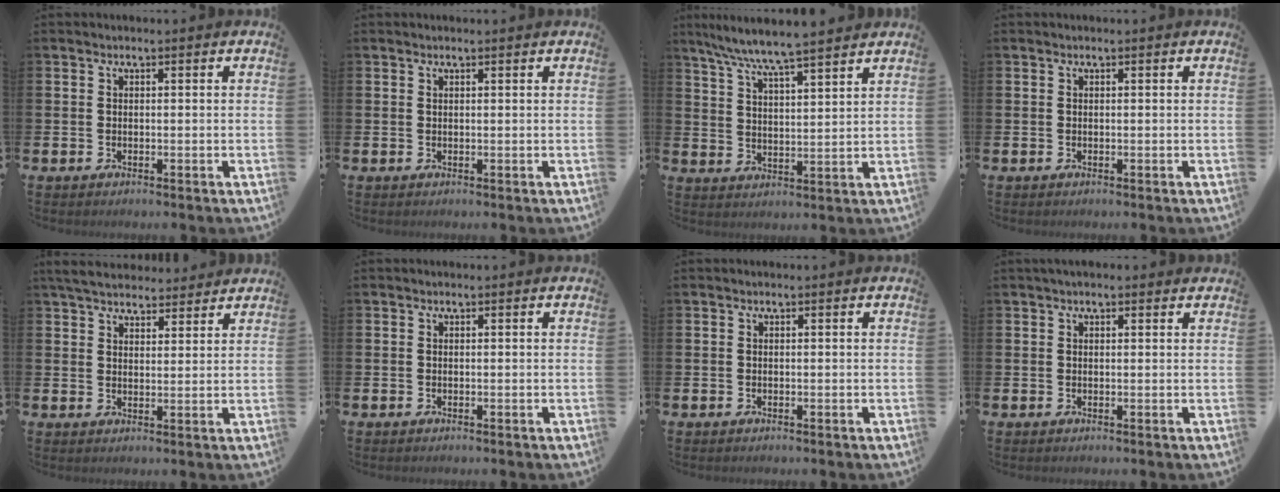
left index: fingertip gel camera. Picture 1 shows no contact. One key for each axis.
{"total": 0.5, "fx": 0.5, "fy": 0.0, "fz": 0.2, "tx": -0.001, "ty": 0.000, "tz": 0.009}
{"total": 7.1, "fx": 6.7, "fy": -0.2, "fz": 2.2, "tx": -0.071, "ty": -0.033, "tz": 0.119}
{"total": 0.0}
{"total": 5.3, "fx": 5.0, "fy": 1.4, "fz": 1.2, "tx": -0.036, "ty": -0.019, "tz": 0.091}
{"total": 0.0}
{"total": 0.0}
{"total": 0.9, "fx": 0.7, "fy": 0.4, "fz": 0.5, "tx": -0.002, "ty": 0.003, "tz": 0.009}